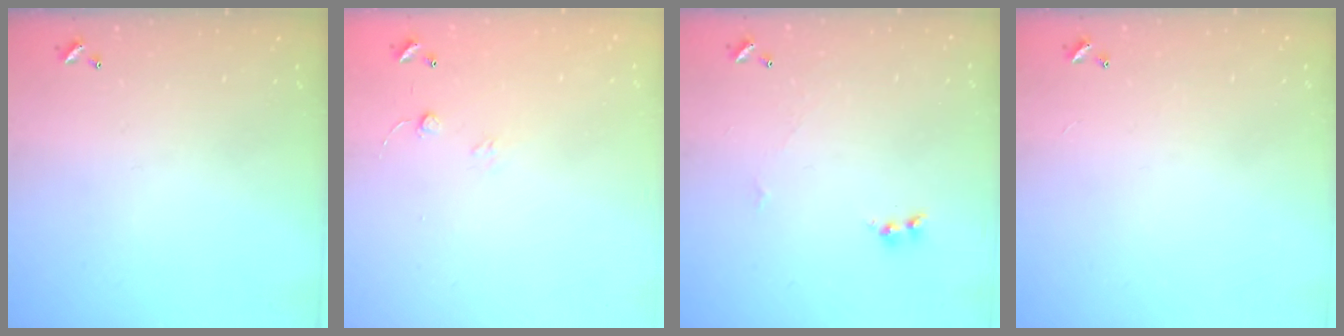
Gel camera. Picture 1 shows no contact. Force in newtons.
{"total": 6.2, "press": 6.2, "slide": 0.6}
{"total": 1.6, "press": 1.6, "slide": 0.2}
{"total": 2.6, "press": 2.6, "slide": 0.3}